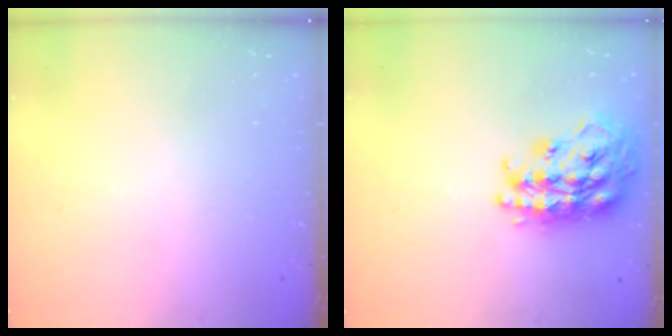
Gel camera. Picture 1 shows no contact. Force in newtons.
{"total": 25.6, "press": 25.5, "slide": 2.2}